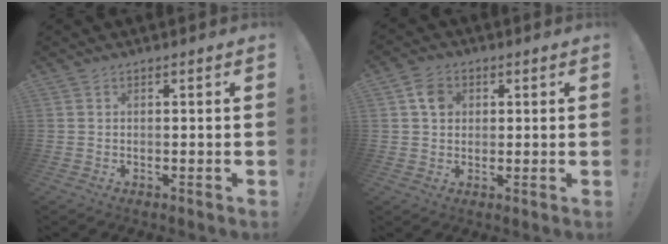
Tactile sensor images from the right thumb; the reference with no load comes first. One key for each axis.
{"total": 5.5, "fx": 1.8, "fy": 4.6, "fz": 2.4, "tx": -0.033, "ty": 0.004, "tz": 0.033}